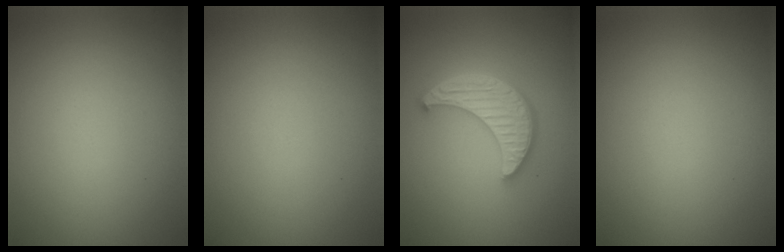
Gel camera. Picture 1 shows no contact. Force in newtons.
{"total": 0.0}
{"total": 5.1, "press": 4.0, "slide": 3.1}
{"total": 0.0}